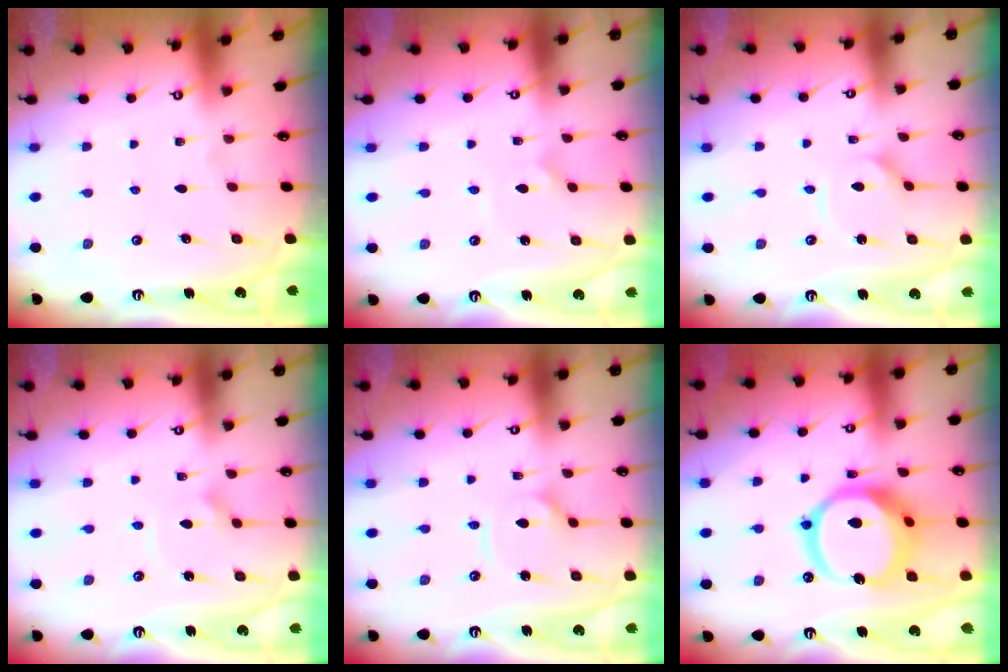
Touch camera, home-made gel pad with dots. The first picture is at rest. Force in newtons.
{"total": 2.6, "press": 2.6, "slide": 0.1}
{"total": 2.4, "press": 2.4, "slide": 0.3}
{"total": 2.4, "press": 2.4, "slide": 0.2}
{"total": 4.4, "press": 4.3, "slide": 0.8}
{"total": 16.4, "press": 16.3, "slide": 2.0}